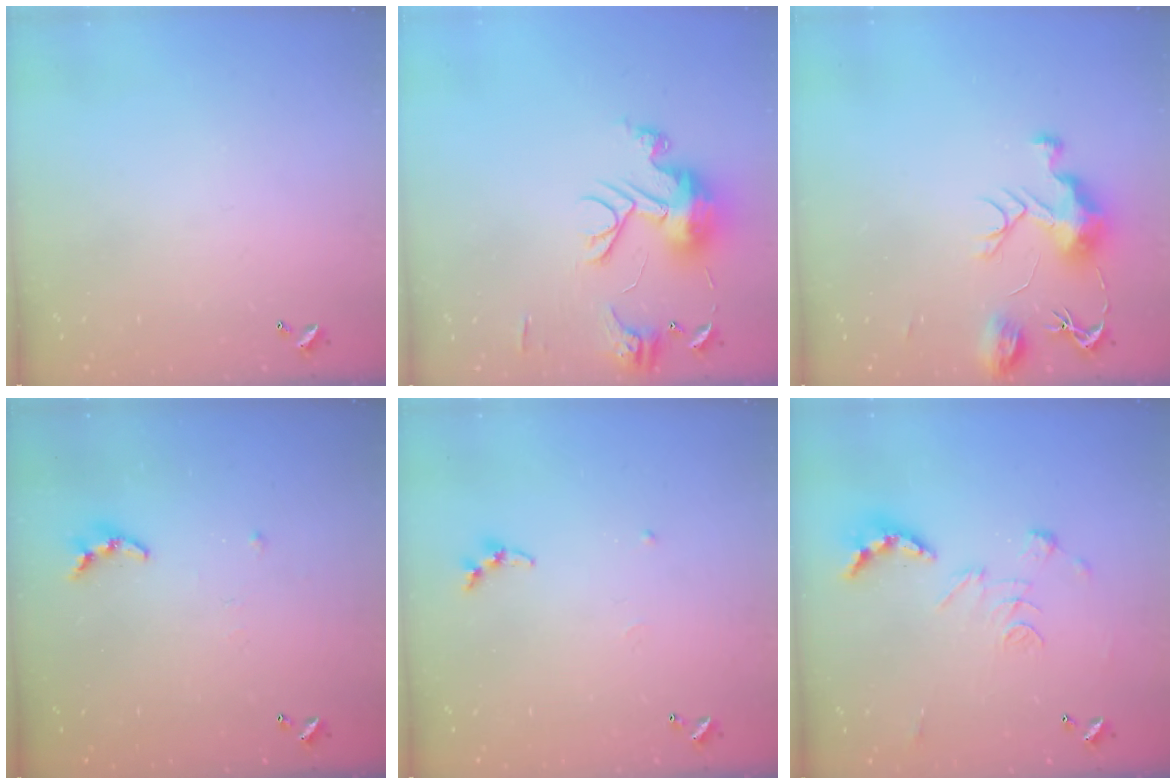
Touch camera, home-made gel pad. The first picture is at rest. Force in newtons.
{"total": 13.5, "press": 13.5, "slide": 1.0}
{"total": 9.4, "press": 9.4, "slide": 0.3}
{"total": 6.4, "press": 6.4, "slide": 0.5}
{"total": 6.2, "press": 6.1, "slide": 0.7}
{"total": 2.5, "press": 2.0, "slide": 1.5}